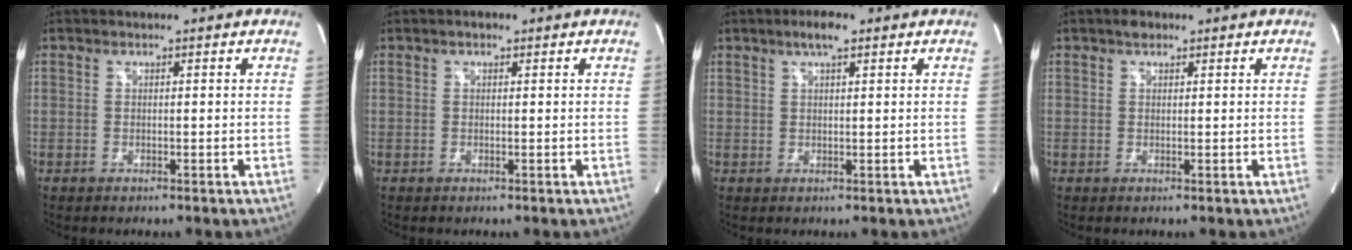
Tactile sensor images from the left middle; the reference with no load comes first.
{"total": 0.8, "force": [0.5, 0.4, 0.5], "torque": [-0.010, 0.000, 0.006]}
{"total": 3.4, "force": [2.1, 0.6, 2.6], "torque": [-0.051, 0.006, 0.037]}
{"total": 1.3, "force": [0.9, 0.6, 0.6], "torque": [-0.014, 0.005, 0.014]}